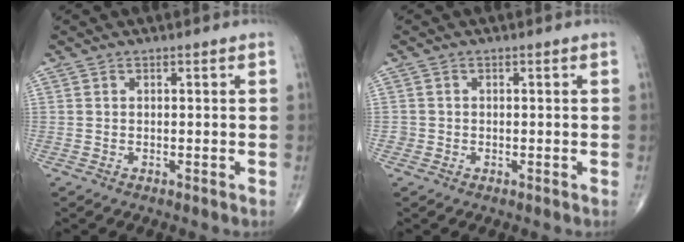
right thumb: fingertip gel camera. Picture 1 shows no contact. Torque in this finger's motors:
{"motor_torque": [0.18, 0.12, -0.07, -0.03, -0.03]}